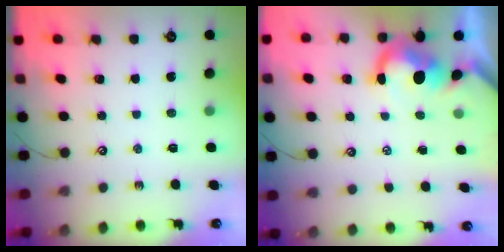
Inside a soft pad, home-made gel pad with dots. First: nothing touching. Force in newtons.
{"total": 2.8, "press": 2.6, "slide": 0.9}